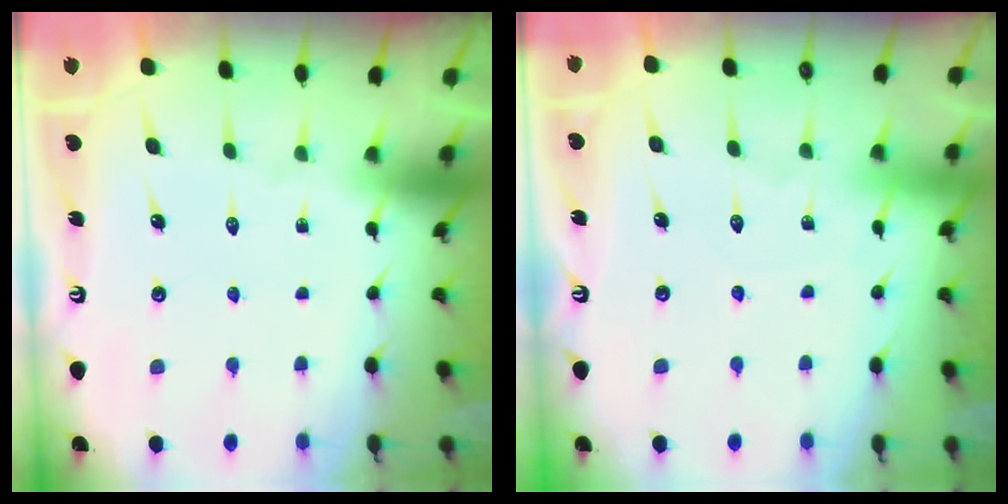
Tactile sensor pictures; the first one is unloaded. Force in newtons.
{"total": 4.9, "press": 4.8, "slide": 0.6}